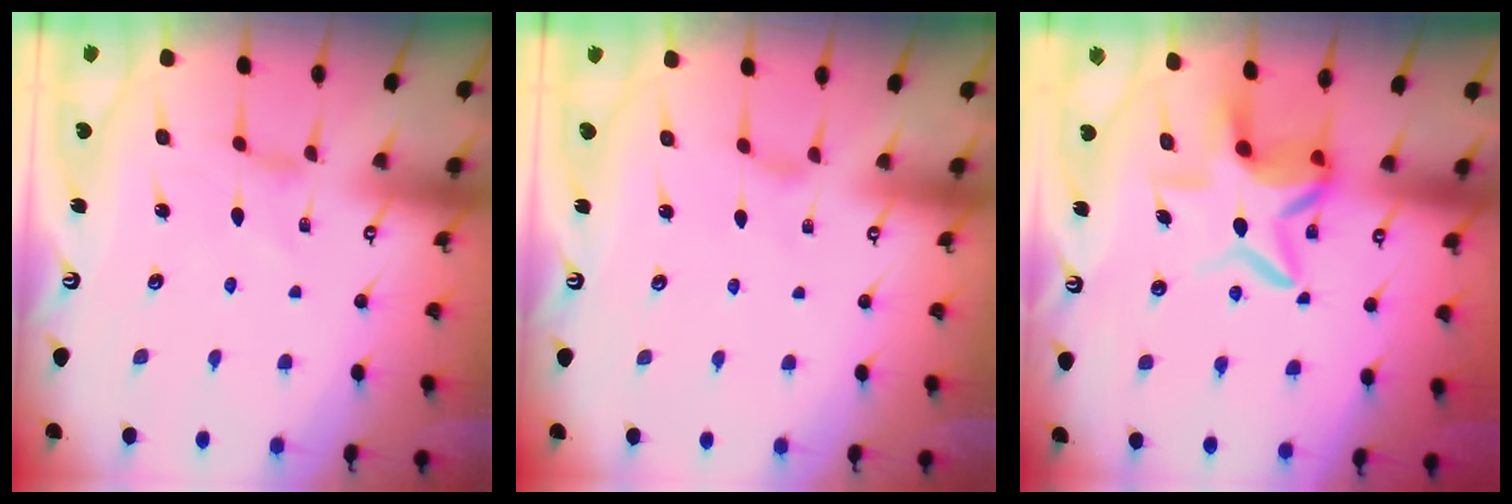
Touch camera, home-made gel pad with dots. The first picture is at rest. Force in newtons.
{"total": 0.0}
{"total": 10.3, "press": 10.2, "slide": 1.6}